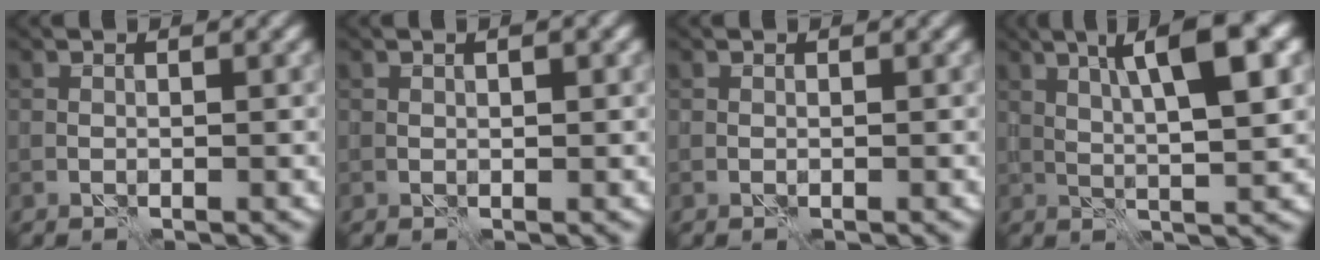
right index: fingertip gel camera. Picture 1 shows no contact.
{"total": 1.0, "force": [0.3, 0.3, 0.9], "torque": [-0.016, 0.001, 0.004]}
{"total": 0.0}
{"total": 8.0, "force": [2.8, 1.6, 7.3], "torque": [-0.113, 0.008, 0.044]}